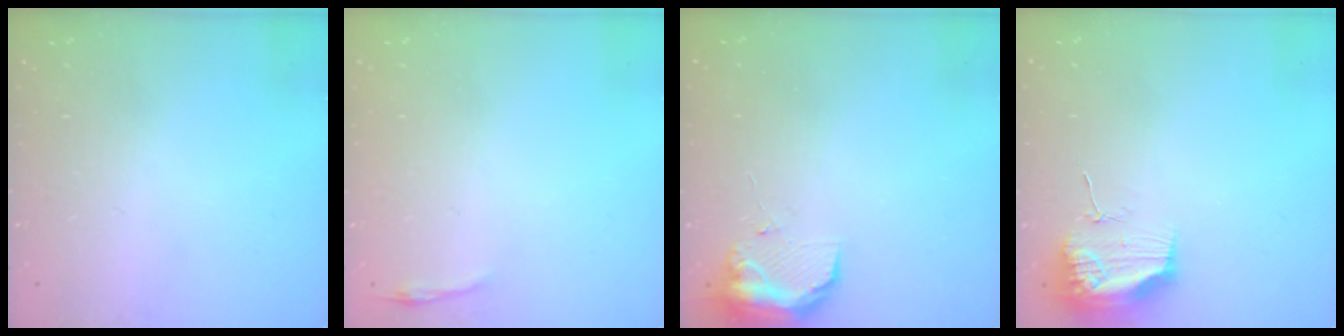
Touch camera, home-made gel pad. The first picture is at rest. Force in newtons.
{"total": 2.8, "press": 2.8, "slide": 0.6}
{"total": 9.3, "press": 9.2, "slide": 0.7}
{"total": 12.3, "press": 12.3, "slide": 1.1}